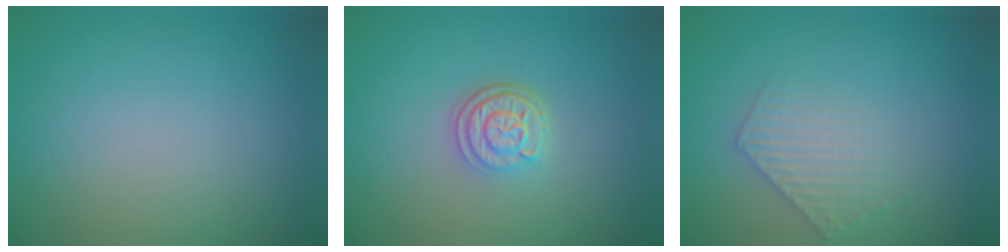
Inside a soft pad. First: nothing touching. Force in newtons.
{"total": 2.9, "press": 2.4, "slide": 1.7}
{"total": 2.2, "press": 2.1, "slide": 0.4}